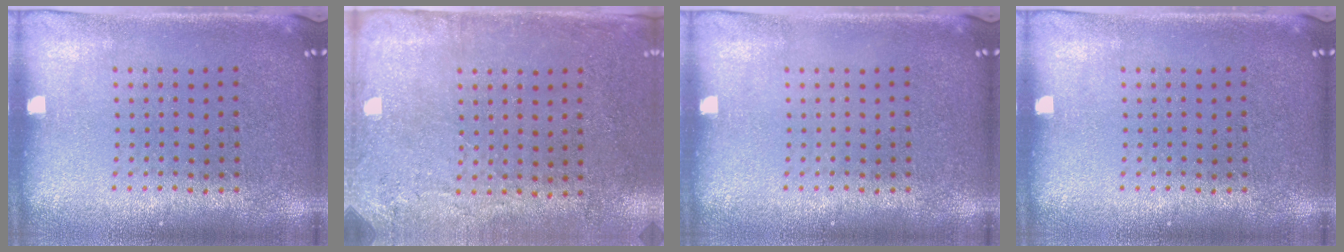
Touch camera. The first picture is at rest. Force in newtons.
{"total": 2.8, "press": 2.3, "slide": 1.6}
{"total": 0.0}
{"total": 0.0}